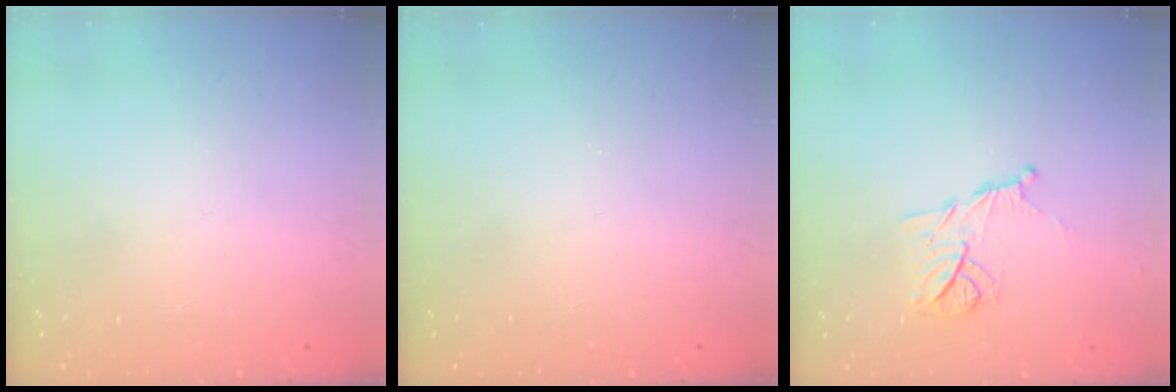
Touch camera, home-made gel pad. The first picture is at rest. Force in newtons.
{"total": 0.0}
{"total": 10.0, "press": 10.0, "slide": 1.0}